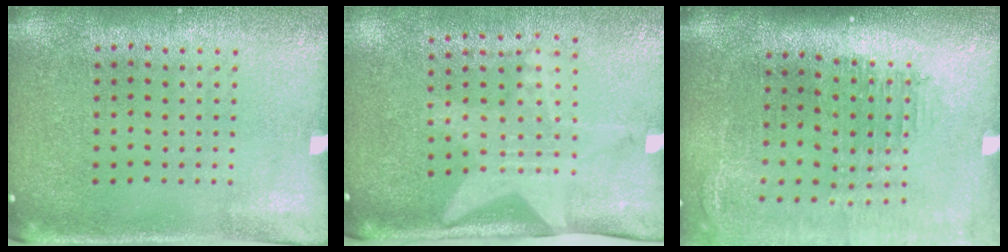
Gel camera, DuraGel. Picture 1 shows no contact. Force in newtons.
{"total": 2.1, "press": 1.5, "slide": 1.4}
{"total": 2.1, "press": 1.7, "slide": 1.2}